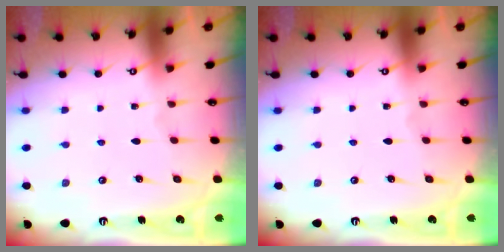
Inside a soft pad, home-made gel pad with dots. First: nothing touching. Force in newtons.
{"total": 0.0}